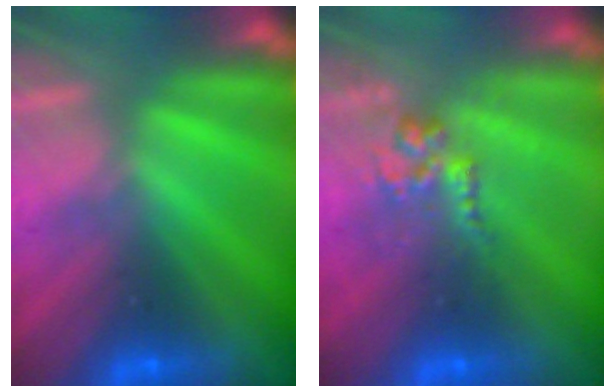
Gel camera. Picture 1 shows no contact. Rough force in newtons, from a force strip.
{"total": 2.8}